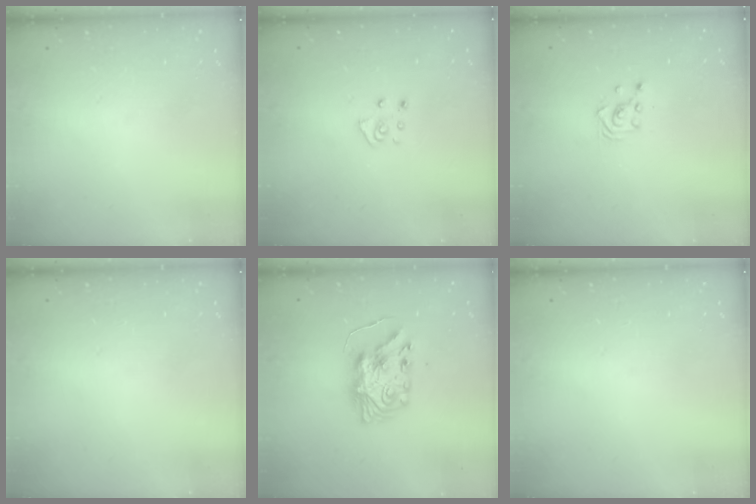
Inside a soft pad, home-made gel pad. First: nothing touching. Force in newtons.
{"total": 5.7, "press": 5.7, "slide": 0.7}
{"total": 3.1, "press": 3.1, "slide": 0.2}
{"total": 0.0}
{"total": 9.3, "press": 9.3, "slide": 0.7}
{"total": 0.0}